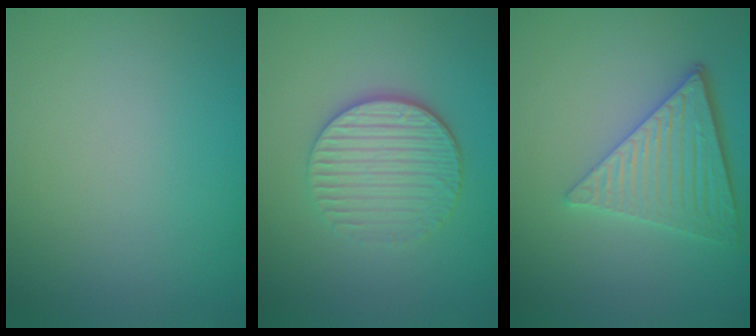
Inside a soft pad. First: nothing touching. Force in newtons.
{"total": 4.1, "press": 3.4, "slide": 2.2}
{"total": 5.5, "press": 4.3, "slide": 3.4}